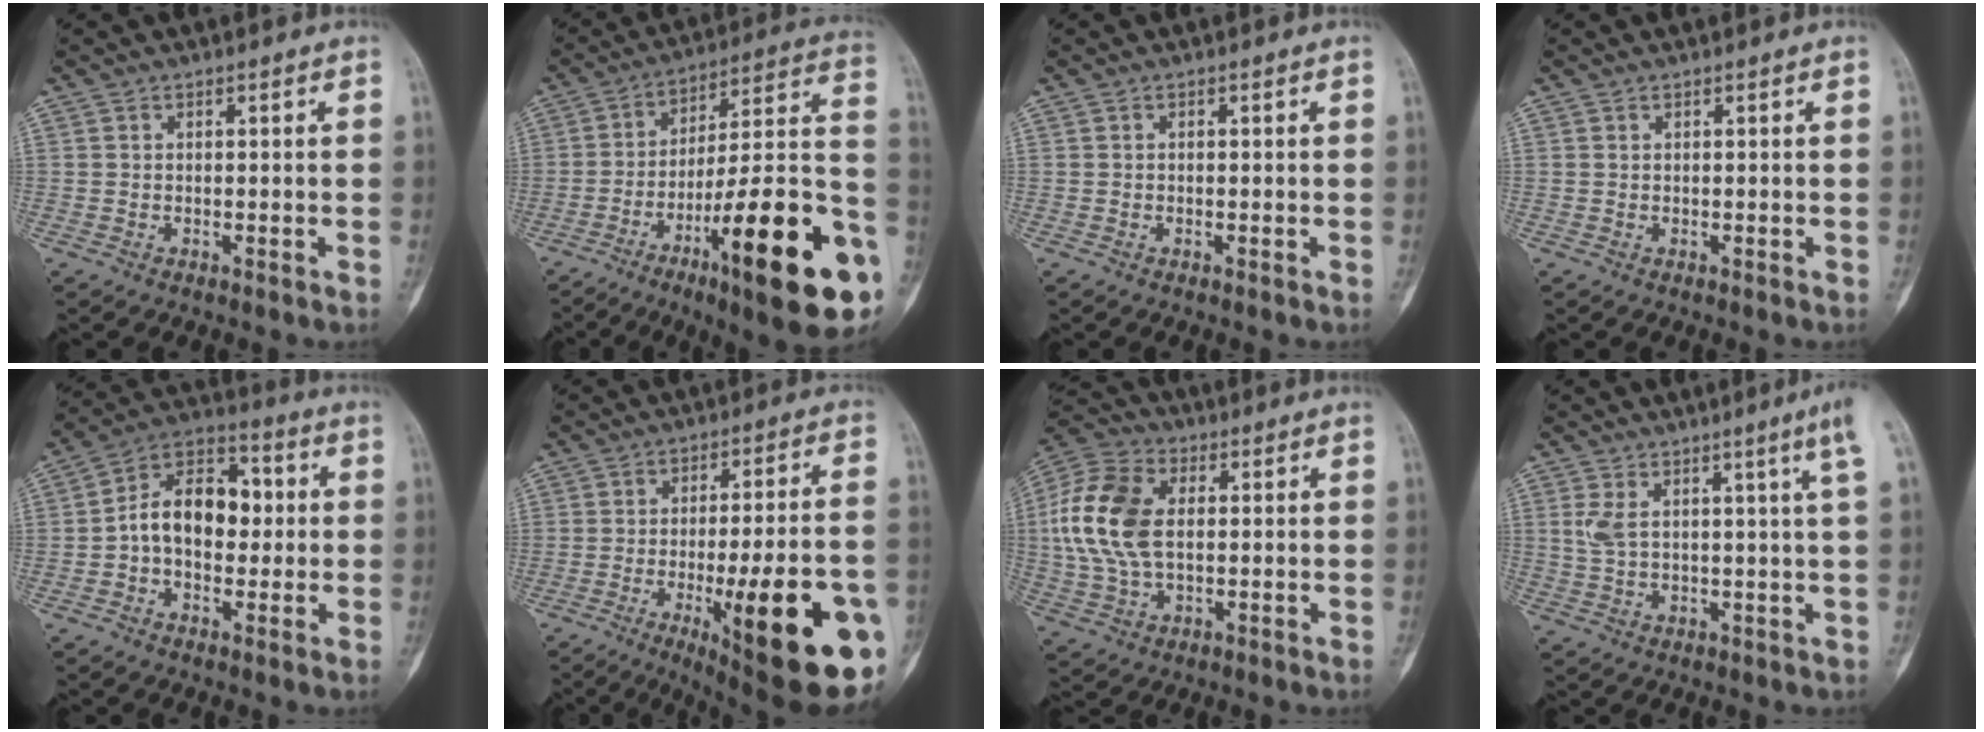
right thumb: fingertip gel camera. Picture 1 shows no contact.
{"total": 27.9, "force": [-10.2, 5.9, 25.2], "torque": [-0.311, 0.040, -0.150]}
{"total": 0.0}
{"total": 0.0}
{"total": 13.4, "force": [0.0, 9.0, 9.9], "torque": [-0.134, 0.036, -0.010]}
{"total": 25.3, "force": [-8.4, 6.4, 22.9], "torque": [-0.263, 0.004, -0.101]}
{"total": 15.4, "force": [1.7, 9.7, 11.8], "torque": [-0.243, 0.014, 0.030]}
{"total": 8.5, "force": [3.7, 0.3, 7.6], "torque": [-0.132, -0.014, 0.064]}